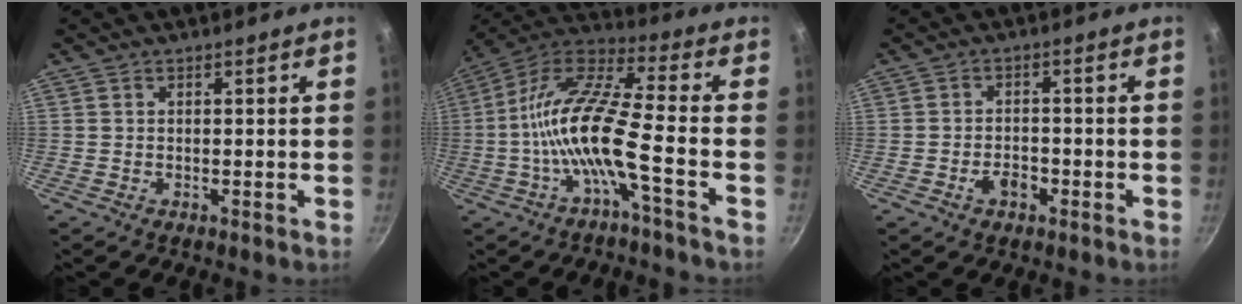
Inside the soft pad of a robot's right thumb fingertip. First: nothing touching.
{"total": 15.1, "force": [-4.0, 2.4, 14.4], "torque": [-0.283, 0.042, -0.094]}
{"total": 3.7, "force": [-1.7, 2.3, 2.4], "torque": [-0.030, 0.015, -0.029]}